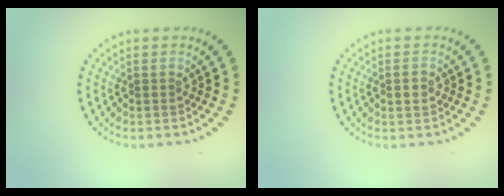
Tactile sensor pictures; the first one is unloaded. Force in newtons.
{"total": 0.8, "press": 0.8, "slide": 0.2}